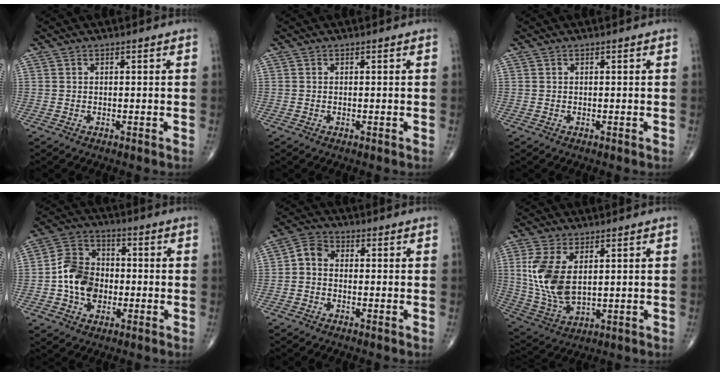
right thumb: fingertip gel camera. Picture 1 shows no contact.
{"total": 0.0}
{"total": 0.0}
{"total": 10.8, "force": [-1.7, 8.3, 6.7], "torque": [-0.100, 0.027, -0.039]}
{"total": 4.1, "force": [-0.6, 3.1, 2.7], "torque": [-0.041, 0.015, -0.028]}
{"total": 12.0, "force": [2.5, 6.4, 9.8], "torque": [-0.207, -0.013, 0.063]}